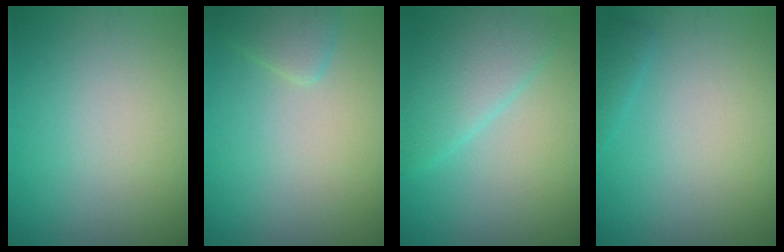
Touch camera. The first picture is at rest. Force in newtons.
{"total": 1.8, "press": 1.8, "slide": 0.2}
{"total": 4.2, "press": 4.2, "slide": 0.4}
{"total": 0.8, "press": 0.8, "slide": 0.1}